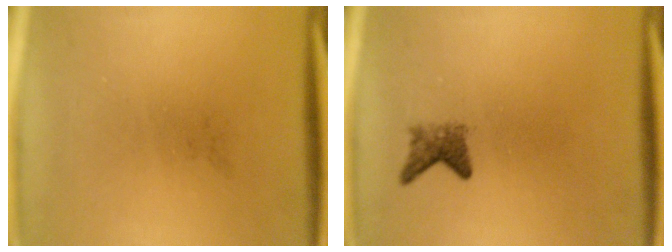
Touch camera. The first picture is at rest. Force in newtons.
{"total": 2.1}